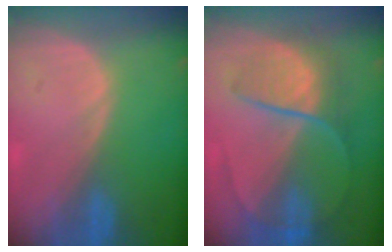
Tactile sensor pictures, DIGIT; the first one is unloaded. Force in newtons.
{"total": 7.6, "press": 7.0, "slide": 2.9}